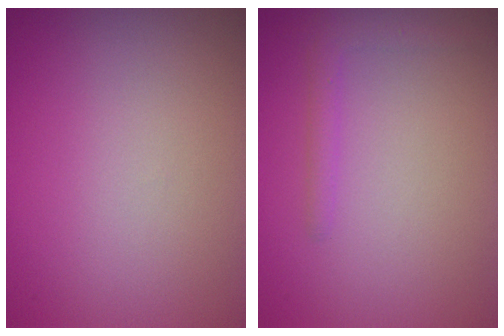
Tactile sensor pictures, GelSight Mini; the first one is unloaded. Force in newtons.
{"total": 1.4, "press": 1.4, "slide": 0.1}